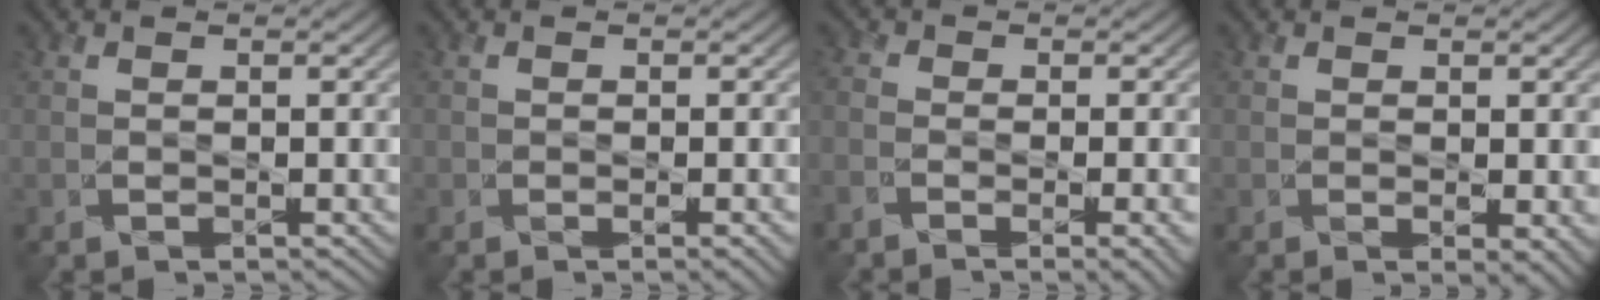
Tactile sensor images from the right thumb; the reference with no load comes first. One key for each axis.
{"total": 1.4, "fx": -0.5, "fy": 0.4, "fz": 1.2, "tx": -0.019, "ty": -0.004, "tz": -0.008}
{"total": 5.6, "fx": -2.7, "fy": 2.0, "fz": 4.6, "tx": -0.073, "ty": -0.011, "tz": -0.045}
{"total": 1.5, "fx": 0.1, "fy": 0.5, "fz": 1.5, "tx": -0.025, "ty": -0.010, "tz": 0.003}